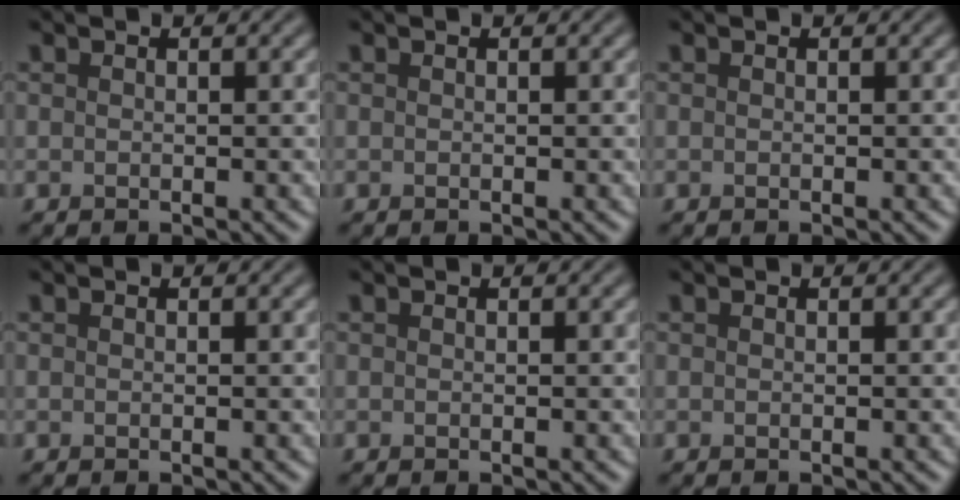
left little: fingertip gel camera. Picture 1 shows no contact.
{"total": 0.0}
{"total": 0.0}
{"total": 0.0}
{"total": 0.0}
{"total": 0.0}